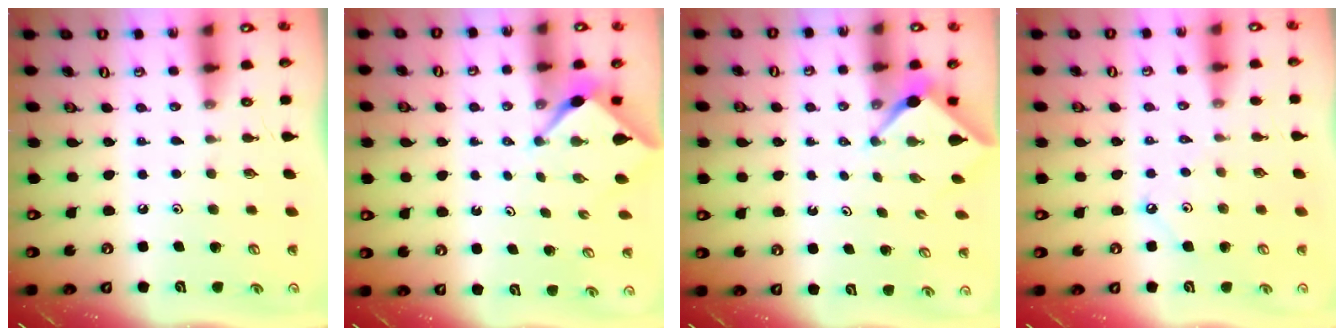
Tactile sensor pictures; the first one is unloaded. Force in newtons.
{"total": 2.3, "press": 2.3, "slide": 0.3}
{"total": 2.5, "press": 2.5, "slide": 0.2}
{"total": 3.7, "press": 3.7, "slide": 0.3}